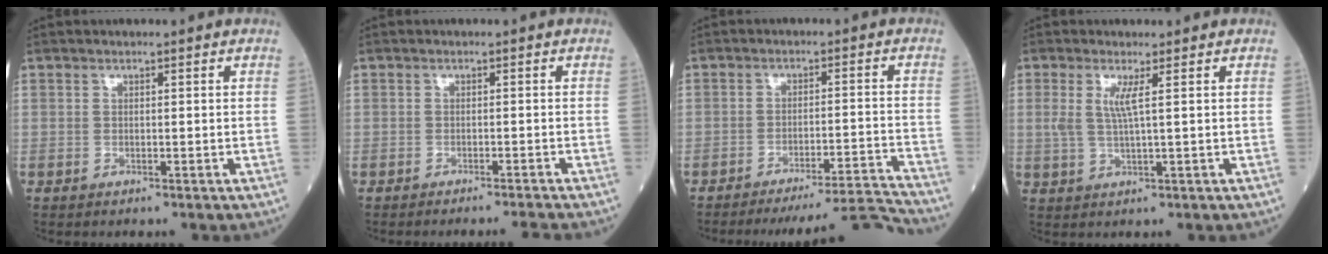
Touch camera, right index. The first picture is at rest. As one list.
[{"total": 3.5, "force": [-3.2, -1.4, 0.5], "torque": [-0.003, -0.005, -0.043]}, {"total": 11.9, "force": [-11.6, -2.5, 1.4], "torque": [0.000, 0.004, -0.170]}, {"total": 3.1, "force": [0.9, -0.2, 3.0], "torque": [-0.068, 0.002, 0.020]}]